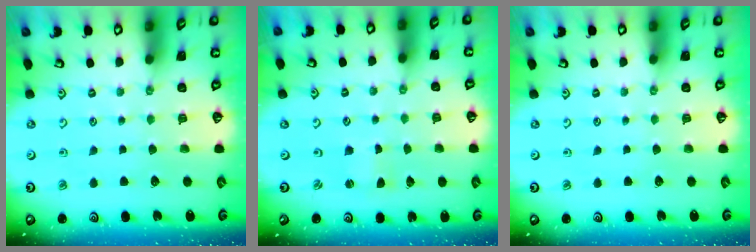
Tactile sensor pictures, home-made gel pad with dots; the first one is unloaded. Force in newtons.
{"total": 0.9, "press": 0.9, "slide": 0.2}
{"total": 0.0}